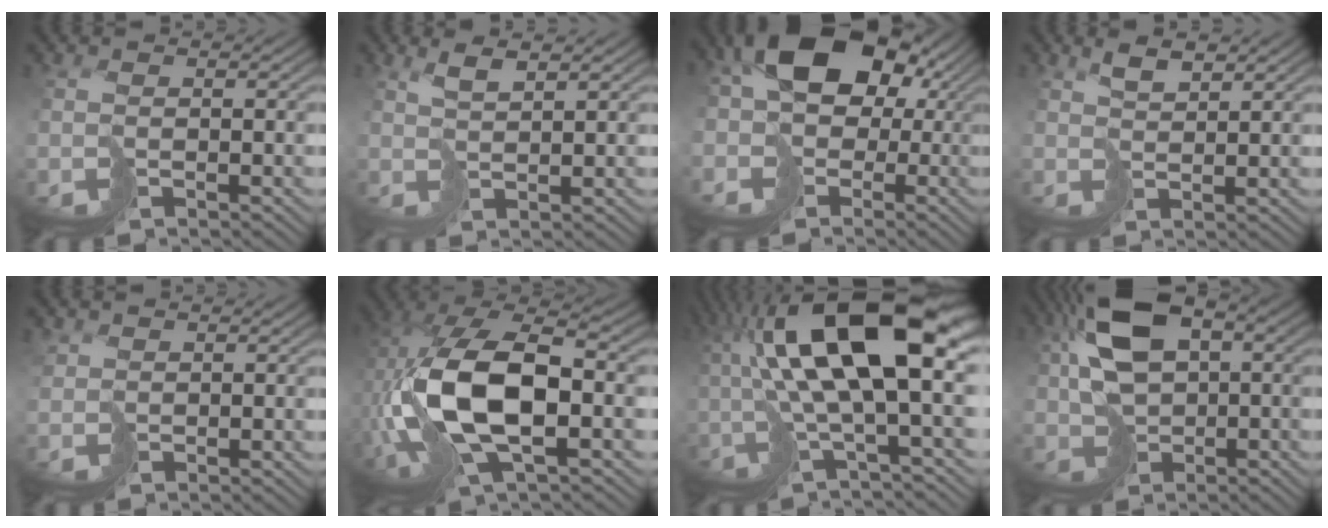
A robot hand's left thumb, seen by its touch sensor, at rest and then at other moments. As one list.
[{"total": 2.9, "force": [1.9, 0.5, 2.1], "torque": [-0.047, 0.005, 0.040]}, {"total": 14.6, "force": [0.6, 11.6, 8.9], "torque": [-0.178, 0.008, -0.007]}, {"total": 3.2, "force": [2.1, 1.0, 2.1], "torque": [-0.048, 0.004, 0.042]}, {"total": 1.8, "force": [1.3, 1.2, 0.3], "torque": [-0.013, 0.002, 0.027]}, {"total": 16.4, "force": [-1.5, 7.9, 14.2], "torque": [-0.334, -0.002, -0.029]}, {"total": 16.6, "force": [2.8, 4.6, 15.7], "torque": [-0.298, 0.012, 0.052]}, {"total": 12.2, "force": [2.2, 7.9, 9.0], "torque": [-0.200, 0.001, 0.043]}]